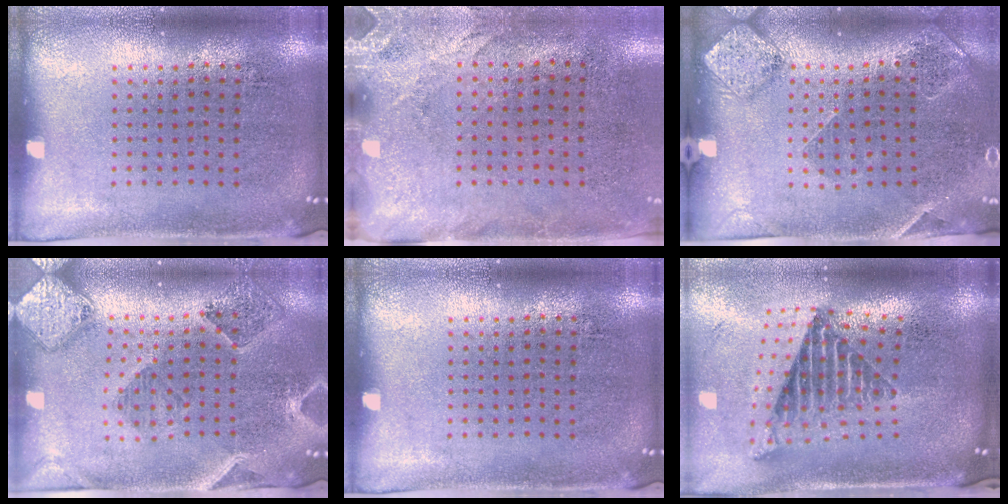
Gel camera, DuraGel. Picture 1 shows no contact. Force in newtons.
{"total": 2.7, "press": 2.1, "slide": 1.6}
{"total": 1.6, "press": 1.5, "slide": 0.3}
{"total": 1.6, "press": 1.6, "slide": 0.3}
{"total": 0.0}
{"total": 2.6, "press": 1.7, "slide": 1.9}